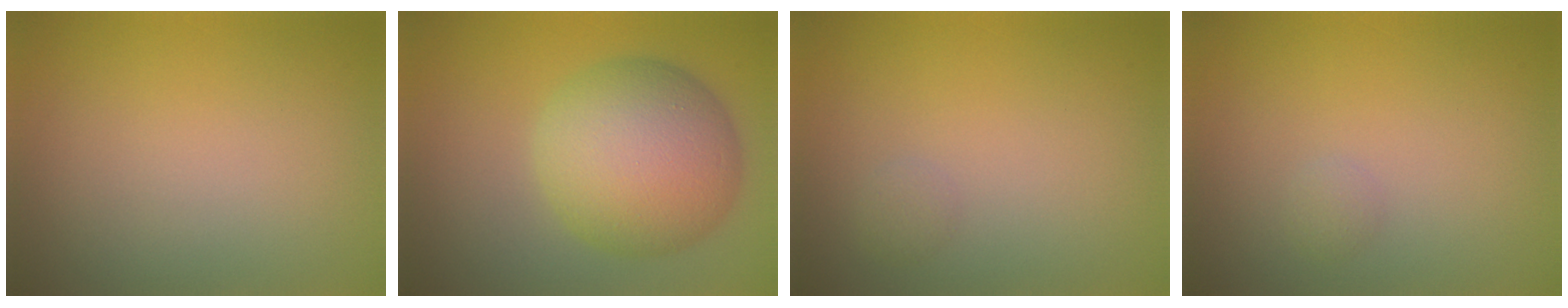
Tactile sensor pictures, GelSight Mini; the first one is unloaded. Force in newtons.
{"total": 10.3, "press": 10.2, "slide": 0.4}
{"total": 0.6, "press": 0.6, "slide": 0.0}
{"total": 0.6, "press": 0.6, "slide": 0.0}